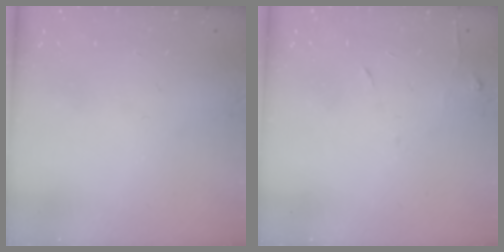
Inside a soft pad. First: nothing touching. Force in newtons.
{"total": 5.8, "press": 5.7, "slide": 0.6}